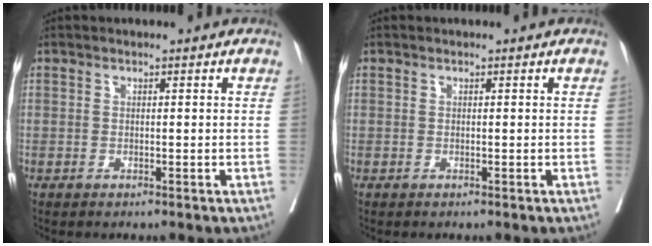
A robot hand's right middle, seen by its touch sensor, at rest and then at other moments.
{"total": 0.0}